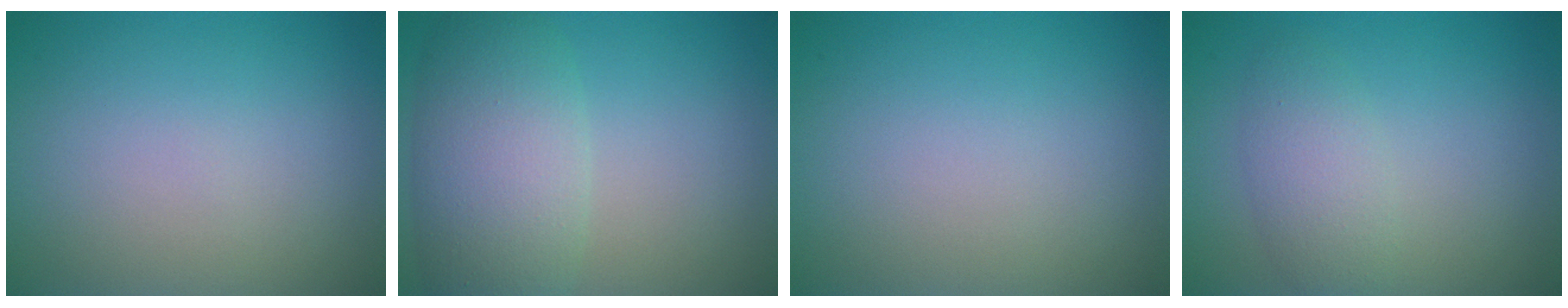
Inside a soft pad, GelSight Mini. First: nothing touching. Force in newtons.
{"total": 6.4, "press": 6.4, "slide": 0.4}
{"total": 0.0}
{"total": 2.8, "press": 2.8, "slide": 0.1}